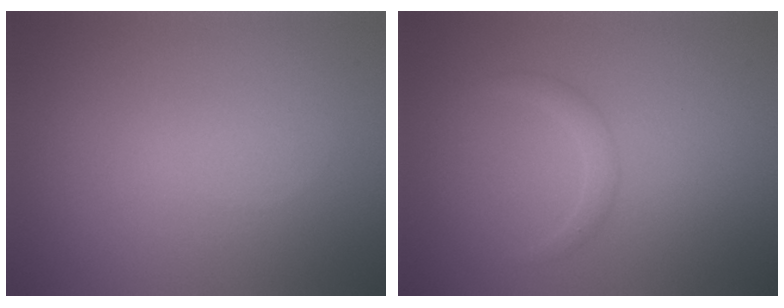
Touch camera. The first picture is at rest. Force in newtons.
{"total": 1.2, "press": 1.2, "slide": 0.1}